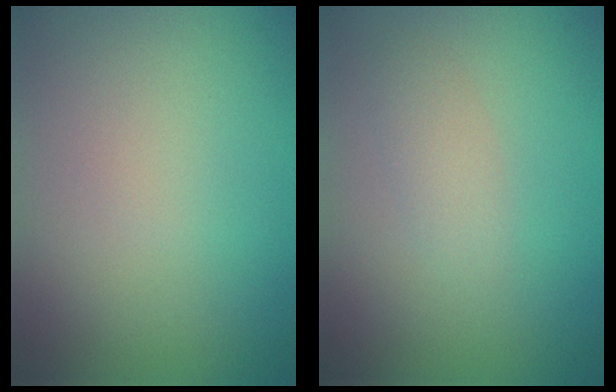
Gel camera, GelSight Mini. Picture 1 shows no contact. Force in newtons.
{"total": 1.5, "press": 1.5, "slide": 0.1}